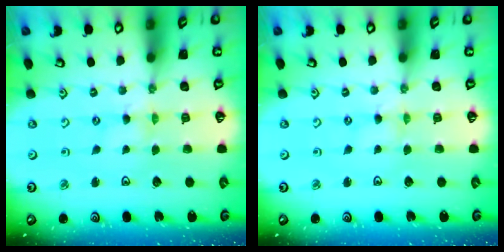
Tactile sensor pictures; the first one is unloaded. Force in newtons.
{"total": 0.6, "press": 0.6, "slide": 0.1}